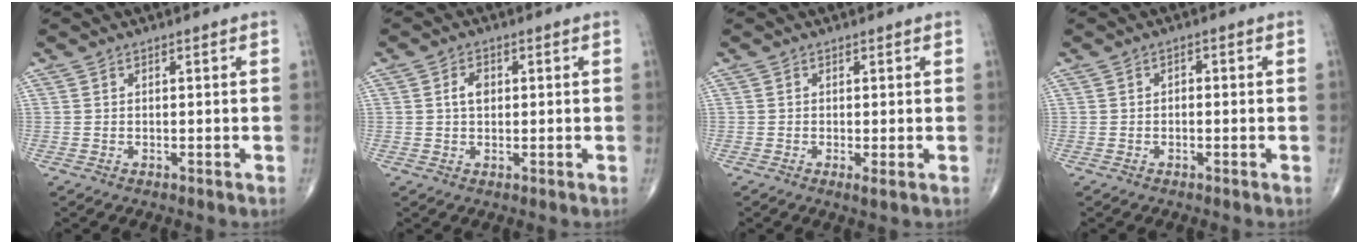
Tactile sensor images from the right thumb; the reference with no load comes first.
{"total": 3.0, "force": [0.5, 1.9, 2.2], "torque": [-0.037, 0.003, 0.009]}
{"total": 1.3, "force": [-0.3, 0.2, 1.3], "torque": [-0.028, -0.007, -0.008]}
{"total": 1.1, "force": [-0.2, 0.8, 0.8], "torque": [-0.002, 0.005, -0.008]}